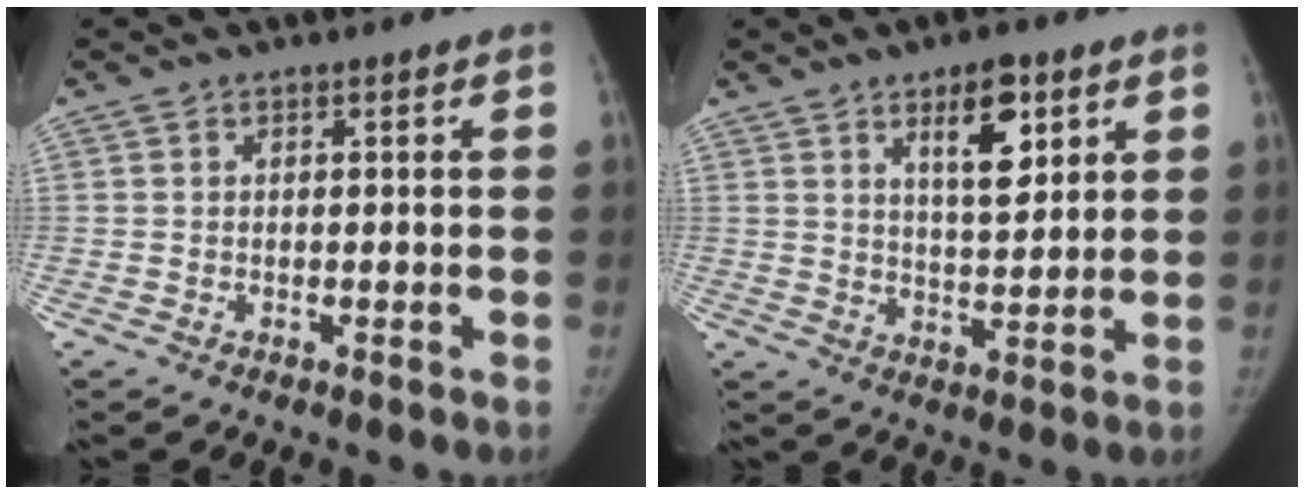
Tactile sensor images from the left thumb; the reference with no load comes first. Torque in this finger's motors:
{"motor_torque": [0.03, 0.16, 0.32, 0.41, 0.05]}